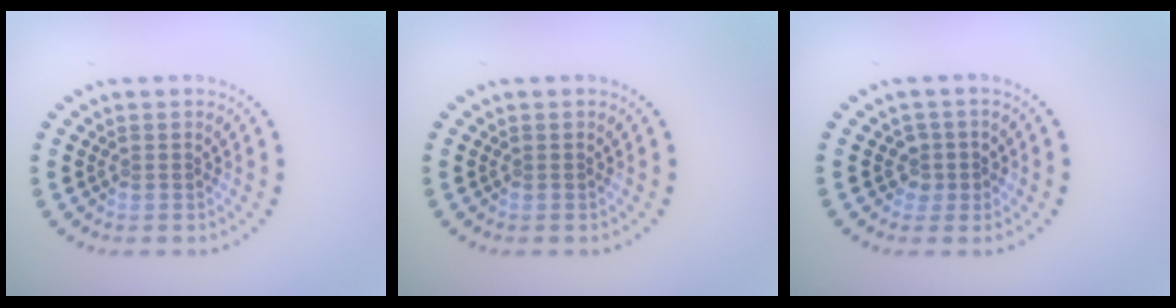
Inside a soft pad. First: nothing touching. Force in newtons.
{"total": 0.0}
{"total": 1.4, "press": 1.2, "slide": 0.6}